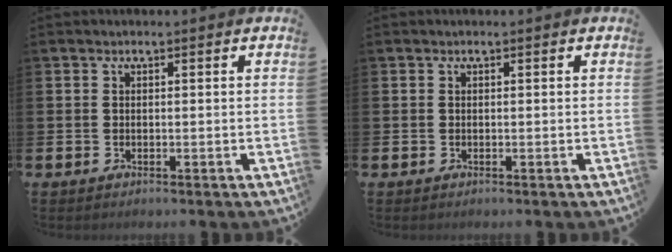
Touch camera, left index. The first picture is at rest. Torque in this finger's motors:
{"motor_torque": [-0.01, 0.00, 0.01, 0.00]}